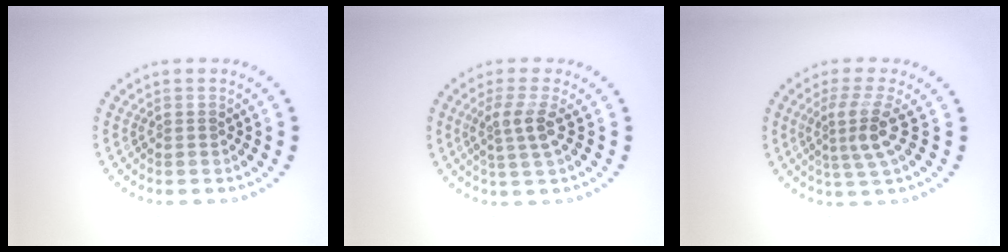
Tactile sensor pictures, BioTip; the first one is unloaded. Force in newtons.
{"total": 2.6, "press": 2.0, "slide": 1.6}
{"total": 3.2, "press": 2.2, "slide": 2.4}